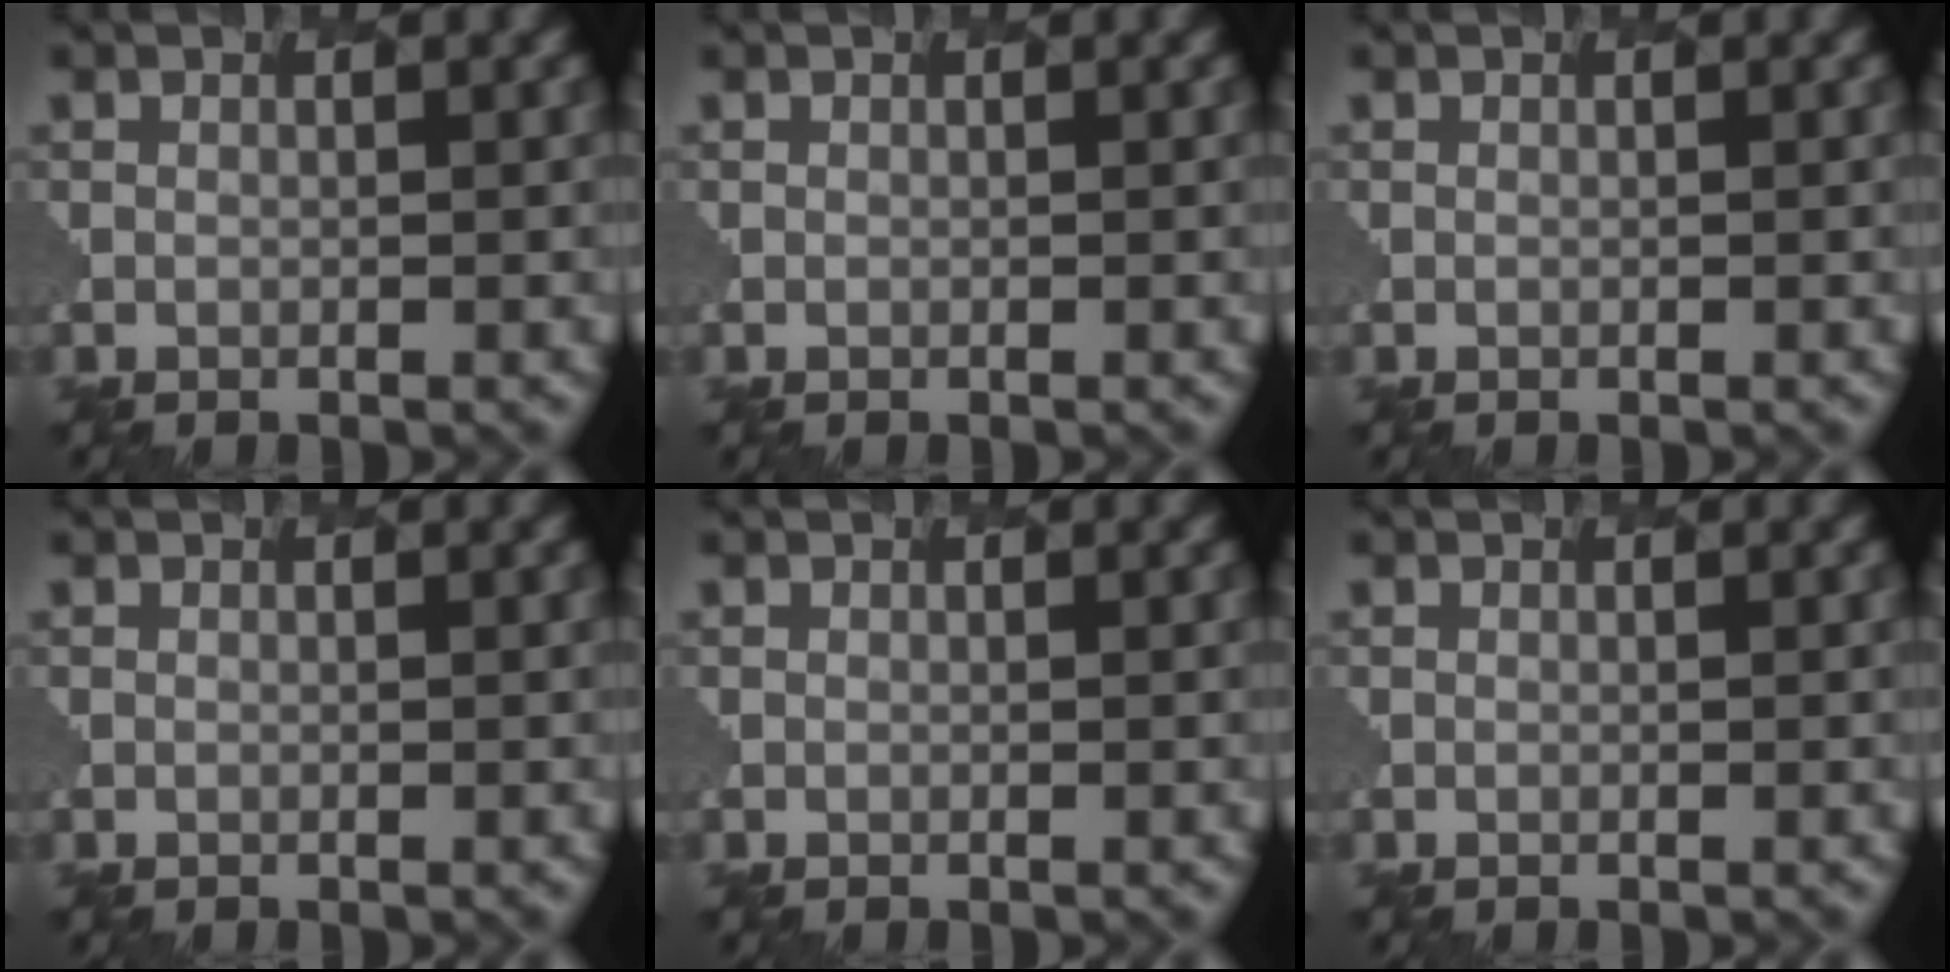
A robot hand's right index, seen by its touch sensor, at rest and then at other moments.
{"total": 0.0}
{"total": 0.0}
{"total": 0.0}
{"total": 0.0}
{"total": 0.0}